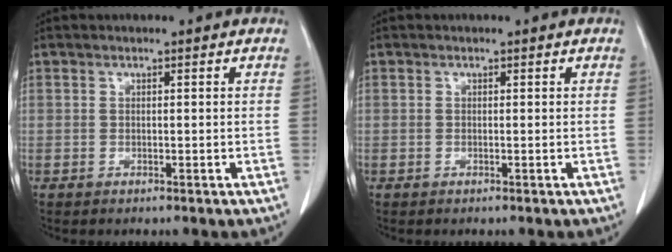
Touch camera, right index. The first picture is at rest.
{"total": 0.0}